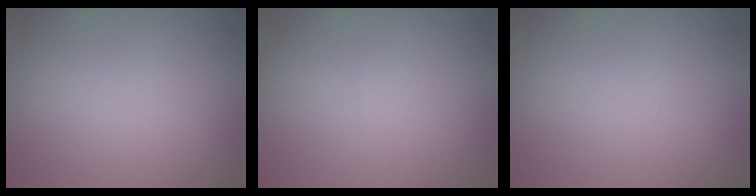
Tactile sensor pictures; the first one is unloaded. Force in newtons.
{"total": 0.0}
{"total": 0.0}